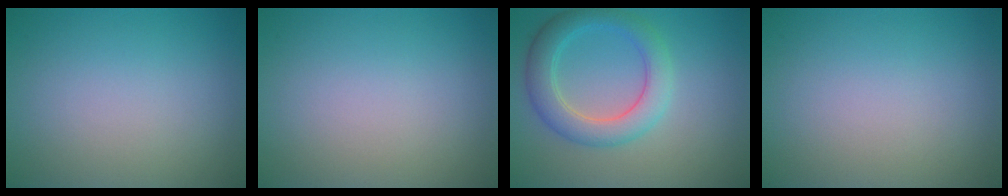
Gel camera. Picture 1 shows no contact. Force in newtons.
{"total": 0.0}
{"total": 4.6, "press": 4.5, "slide": 0.5}
{"total": 0.0}